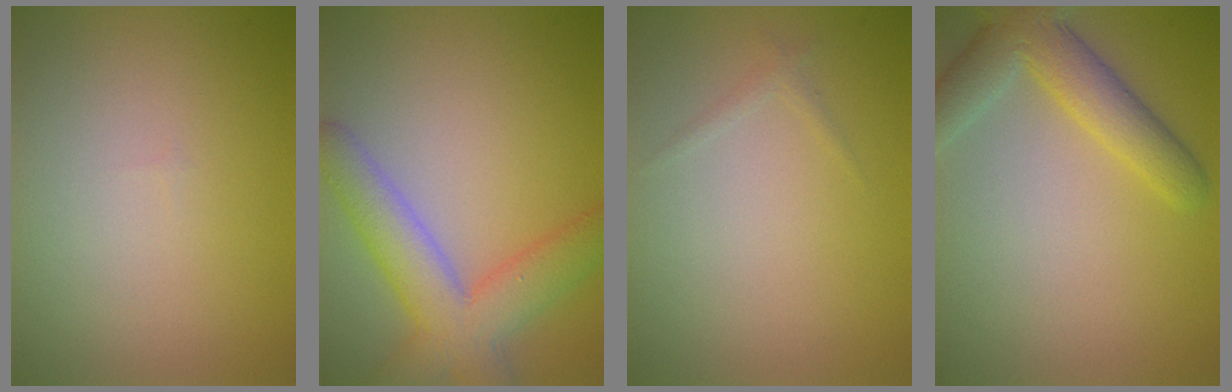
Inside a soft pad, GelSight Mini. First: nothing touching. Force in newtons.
{"total": 6.4, "press": 6.4, "slide": 0.3}
{"total": 0.7, "press": 0.7, "slide": 0.1}
{"total": 5.1, "press": 5.1, "slide": 0.2}